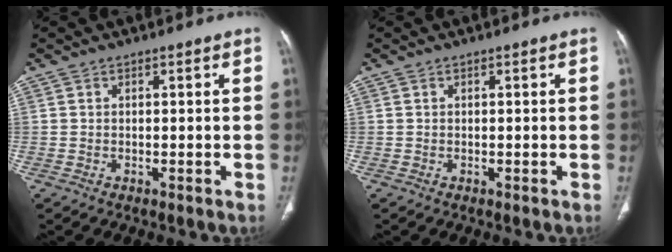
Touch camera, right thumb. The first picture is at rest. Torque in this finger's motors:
{"motor_torque": [0.00, 0.00, -0.06, 0.03, 0.00]}